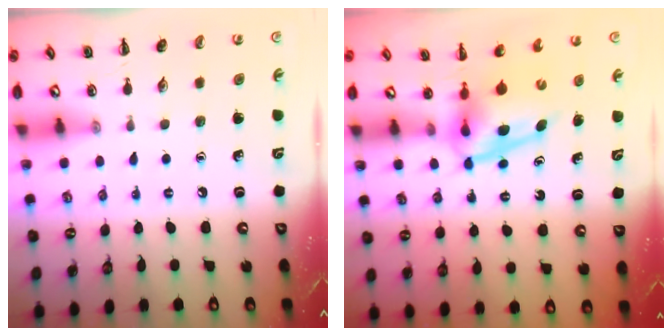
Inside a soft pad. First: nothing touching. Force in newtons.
{"total": 7.3, "press": 7.1, "slide": 1.4}